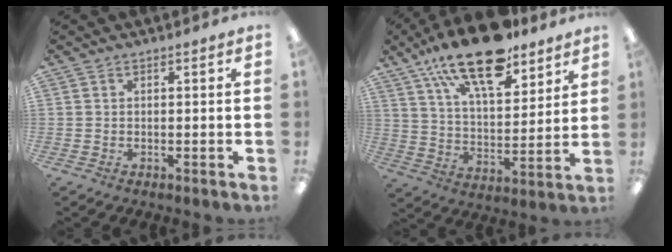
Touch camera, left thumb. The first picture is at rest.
{"total": 19.7, "force": [14.2, 7.5, 11.3], "torque": [-0.196, -0.073, 0.245]}